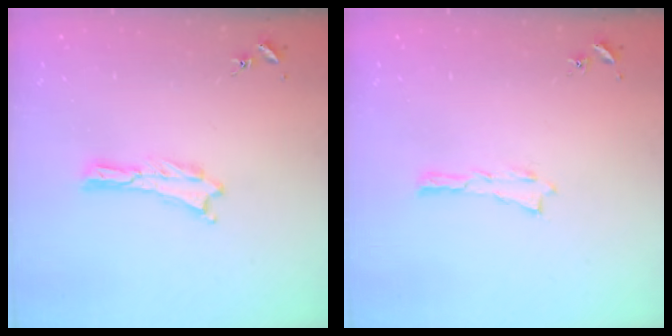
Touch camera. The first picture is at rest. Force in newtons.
{"total": 0.0}